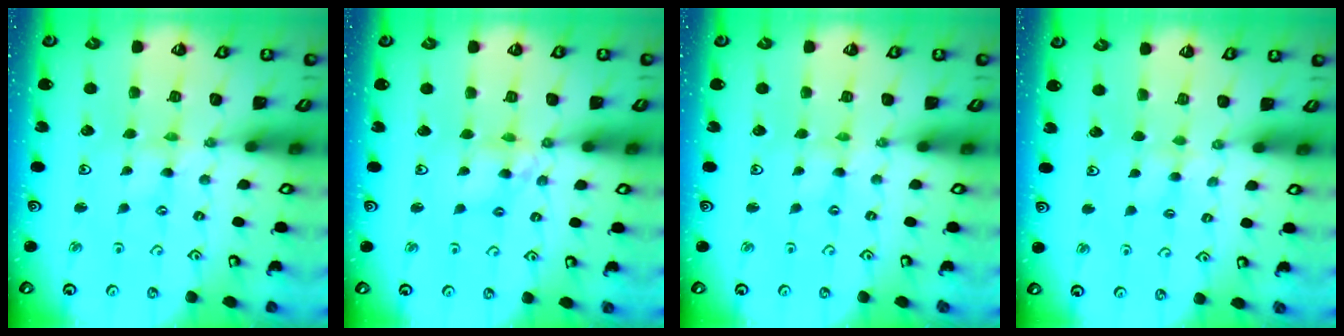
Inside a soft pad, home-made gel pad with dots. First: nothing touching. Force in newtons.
{"total": 7.2, "press": 7.1, "slide": 0.6}
{"total": 0.0}
{"total": 2.9, "press": 2.8, "slide": 0.3}